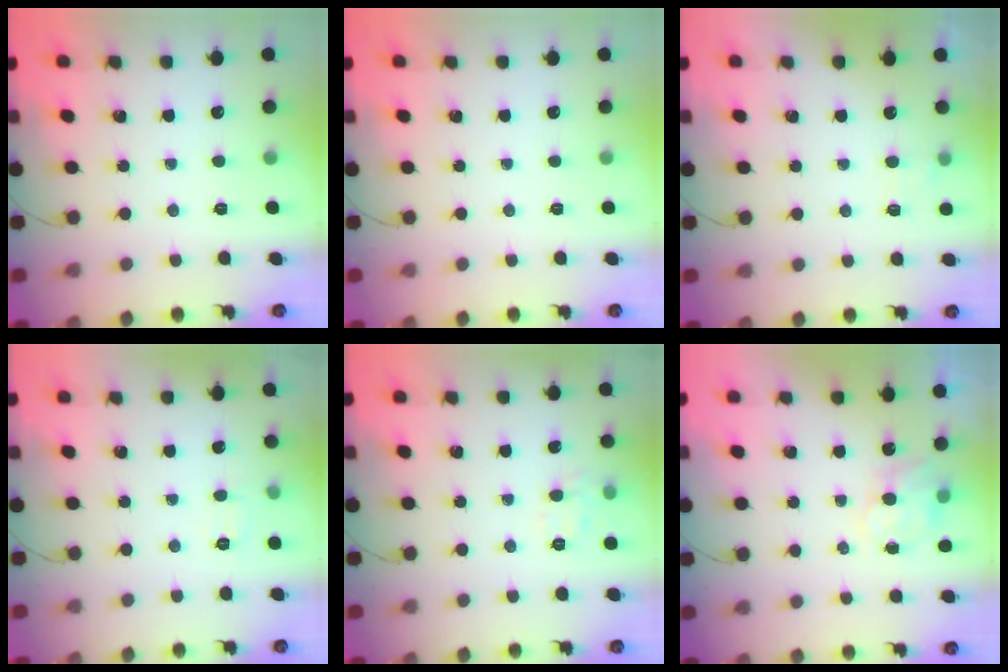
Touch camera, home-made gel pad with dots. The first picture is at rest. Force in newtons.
{"total": 0.0}
{"total": 1.6, "press": 1.2, "slide": 1.1}
{"total": 2.9, "press": 2.5, "slide": 1.4}
{"total": 7.6, "press": 7.5, "slide": 1.5}
{"total": 6.8, "press": 6.8, "slide": 0.2}